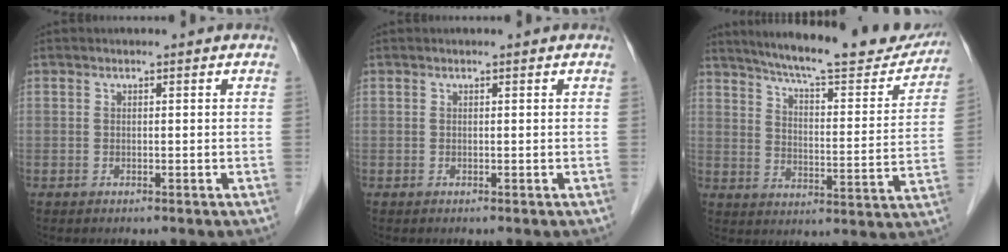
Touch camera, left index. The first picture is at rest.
{"total": 0.0}
{"total": 21.9, "force": [19.6, 2.8, 9.2], "torque": [-0.136, -0.037, 0.259]}